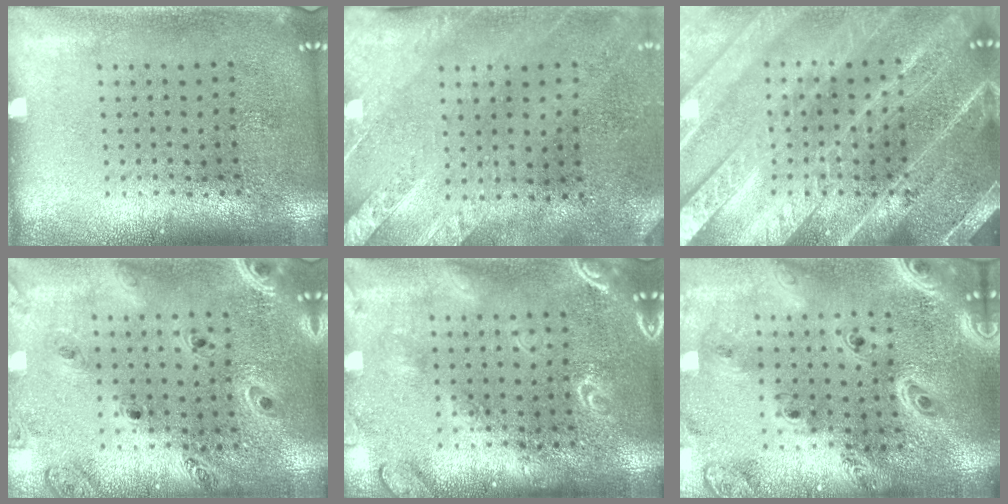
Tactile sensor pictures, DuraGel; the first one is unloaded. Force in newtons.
{"total": 2.5, "press": 2.1, "slide": 1.4}
{"total": 6.1, "press": 6.0, "slide": 0.8}
{"total": 1.2, "press": 1.2, "slide": 0.2}
{"total": 3.1, "press": 3.1, "slide": 0.4}
{"total": 3.7, "press": 2.8, "slide": 2.4}